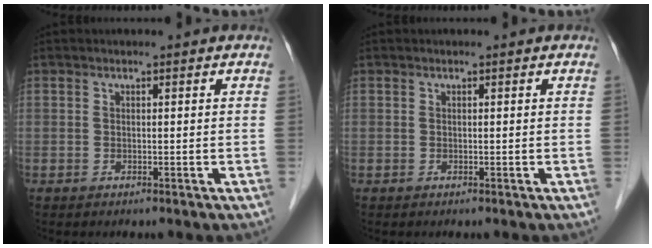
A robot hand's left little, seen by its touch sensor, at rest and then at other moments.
{"total": 0.0}